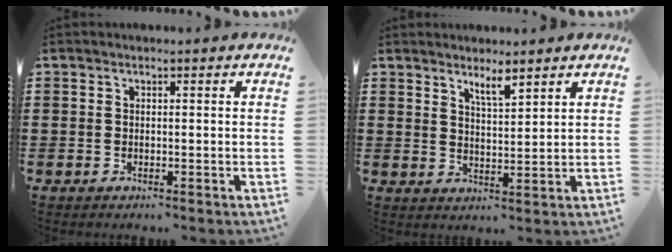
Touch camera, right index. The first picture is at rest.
{"total": 3.3, "force": [2.8, 0.4, 1.8], "torque": [-0.031, -0.002, 0.048]}